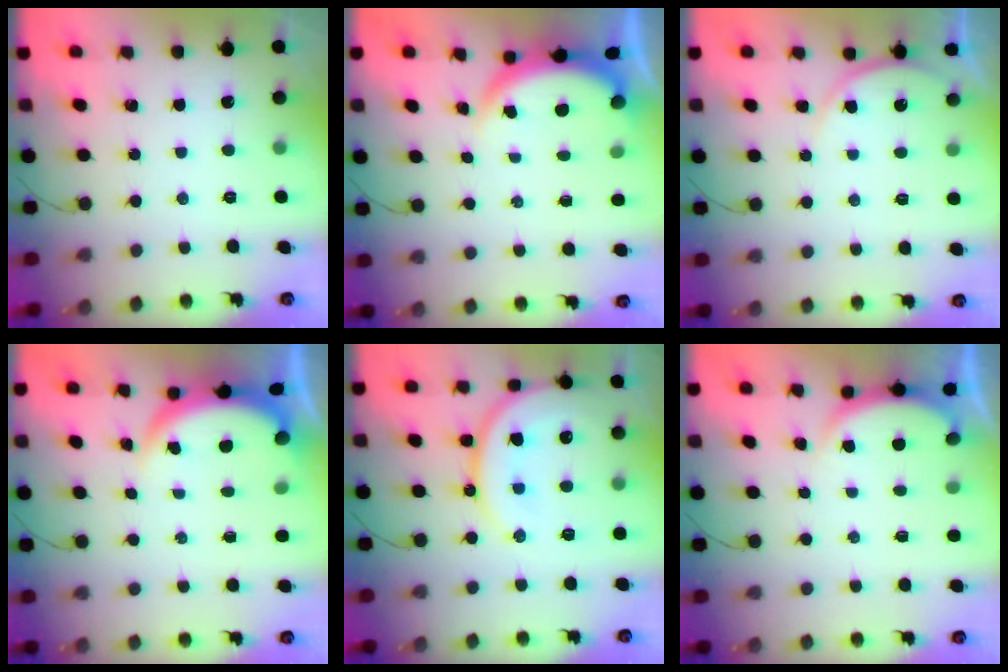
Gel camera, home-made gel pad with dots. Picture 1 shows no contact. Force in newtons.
{"total": 3.9, "press": 3.9, "slide": 0.2}
{"total": 6.3, "press": 6.2, "slide": 0.8}
{"total": 3.8, "press": 3.8, "slide": 0.1}
{"total": 16.6, "press": 16.5, "slide": 1.7}
{"total": 2.8, "press": 2.7, "slide": 0.6}